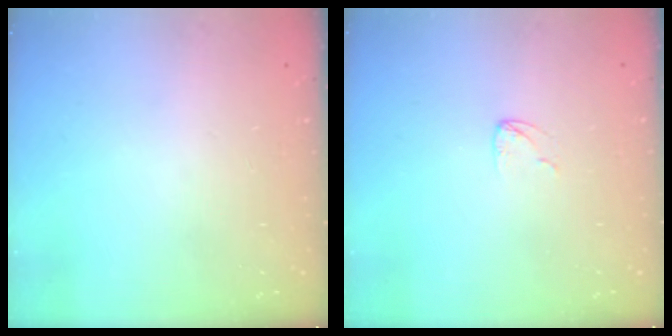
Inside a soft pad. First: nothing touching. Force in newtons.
{"total": 3.0, "press": 2.9, "slide": 0.2}